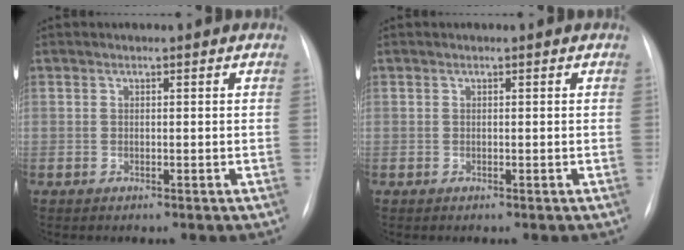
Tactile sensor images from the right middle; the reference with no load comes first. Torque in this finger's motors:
{"motor_torque": [-0.01, -0.01, 0.00, 0.00]}